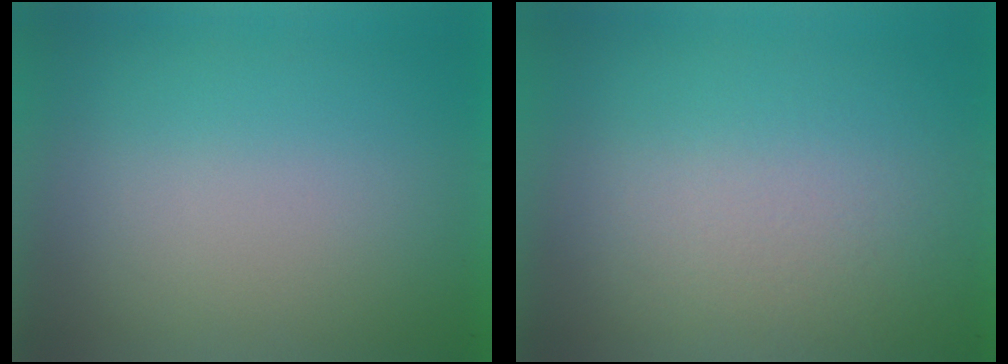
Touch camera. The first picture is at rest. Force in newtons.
{"total": 3.6}